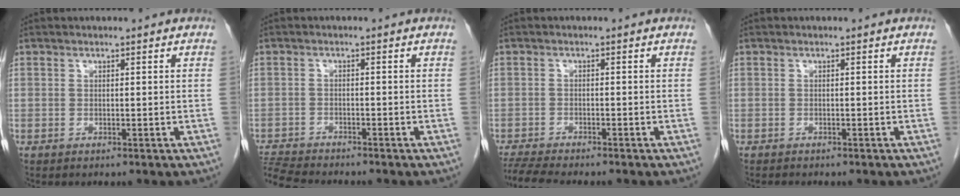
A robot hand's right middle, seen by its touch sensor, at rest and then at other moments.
{"total": 6.6, "force": [-6.4, 0.0, 1.6], "torque": [-0.032, -0.015, -0.112]}
{"total": 6.7, "force": [-6.1, 0.4, 2.9], "torque": [-0.050, -0.014, -0.100]}
{"total": 1.9, "force": [-1.6, 0.6, 0.9], "torque": [-0.019, -0.005, -0.016]}